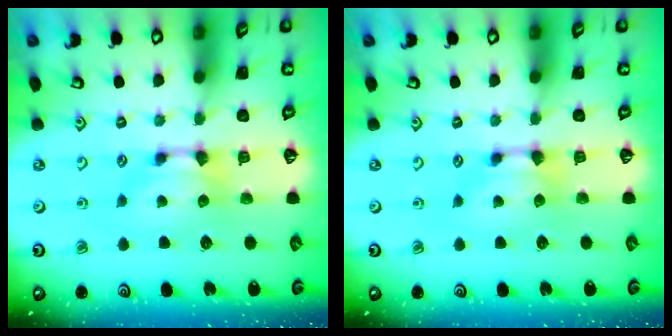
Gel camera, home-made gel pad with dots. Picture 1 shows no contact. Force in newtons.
{"total": 0.0}